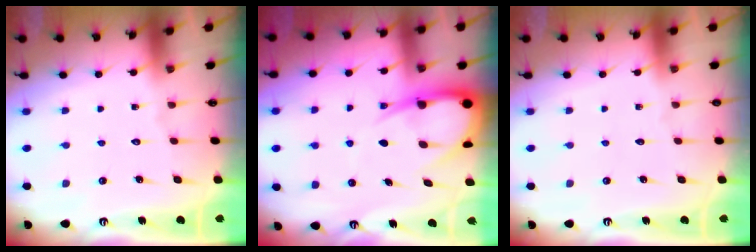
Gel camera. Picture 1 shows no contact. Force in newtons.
{"total": 10.1, "press": 10.1, "slide": 1.1}
{"total": 0.0}